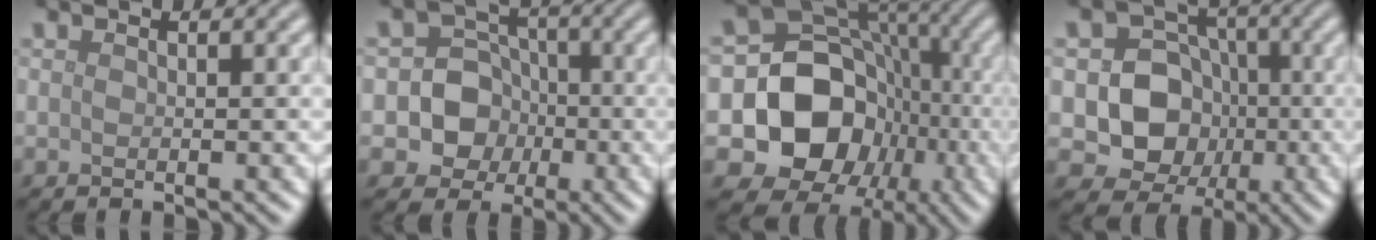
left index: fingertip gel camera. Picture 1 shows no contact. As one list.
[{"total": 7.2, "force": [-1.5, 6.8, 1.7], "torque": [-0.009, 0.019, -0.047]}, {"total": 14.4, "force": [-2.7, 12.4, 6.8], "torque": [-0.114, -0.014, -0.074]}, {"total": 7.1, "force": [-0.6, 6.5, 2.9], "torque": [-0.024, -0.002, -0.031]}]